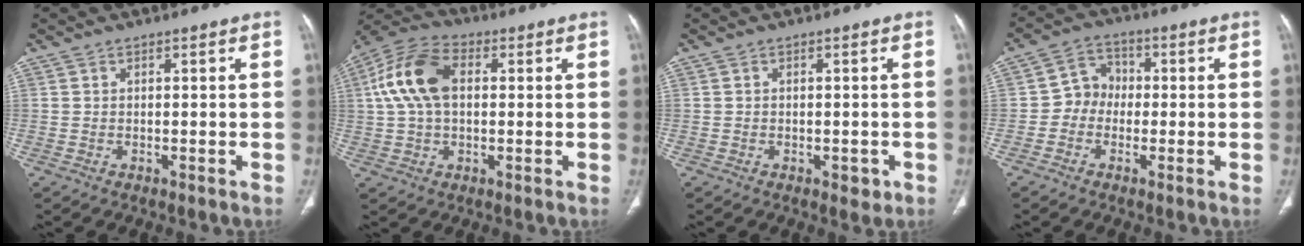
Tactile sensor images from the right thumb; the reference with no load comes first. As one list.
[{"total": 12.7, "force": [2.1, 7.9, 9.7], "torque": [-0.198, 0.028, 0.032]}, {"total": 2.1, "force": [-0.8, 1.3, 1.5], "torque": [-0.010, 0.001, -0.006]}, {"total": 5.7, "force": [-1.0, 5.1, 2.4], "torque": [-0.016, 0.022, -0.033]}]